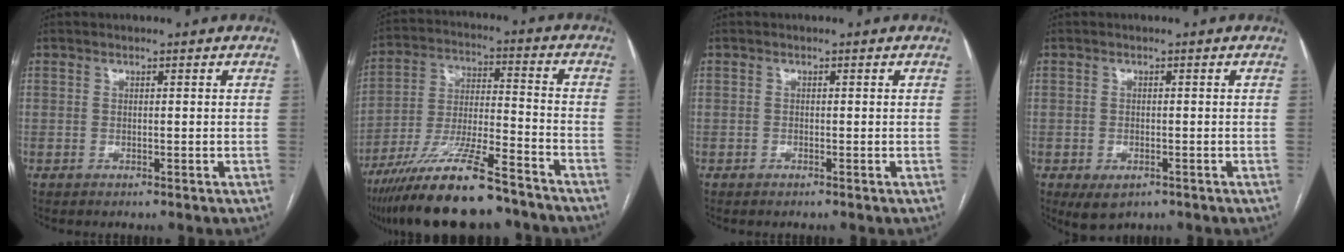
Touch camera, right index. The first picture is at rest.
{"total": 18.4, "force": [-14.3, 2.6, 11.3], "torque": [-0.208, -0.021, -0.249]}
{"total": 0.0}
{"total": 3.4, "force": [-1.7, 2.0, 2.2], "torque": [-0.039, -0.006, -0.014]}